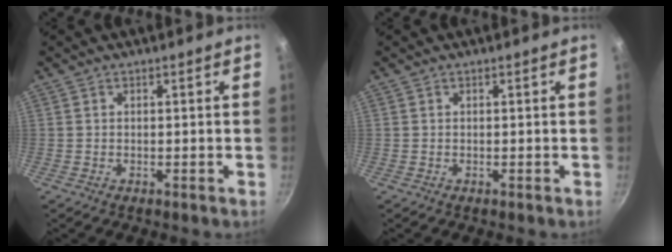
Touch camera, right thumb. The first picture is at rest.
{"total": 0.0}